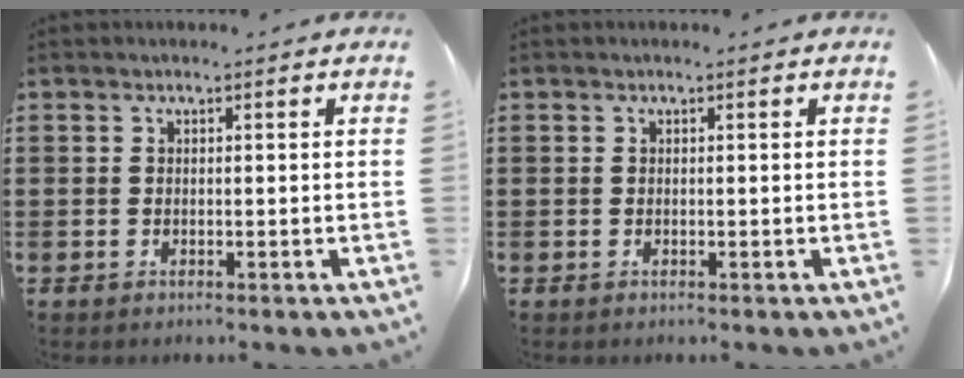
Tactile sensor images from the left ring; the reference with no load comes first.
{"total": 0.0}